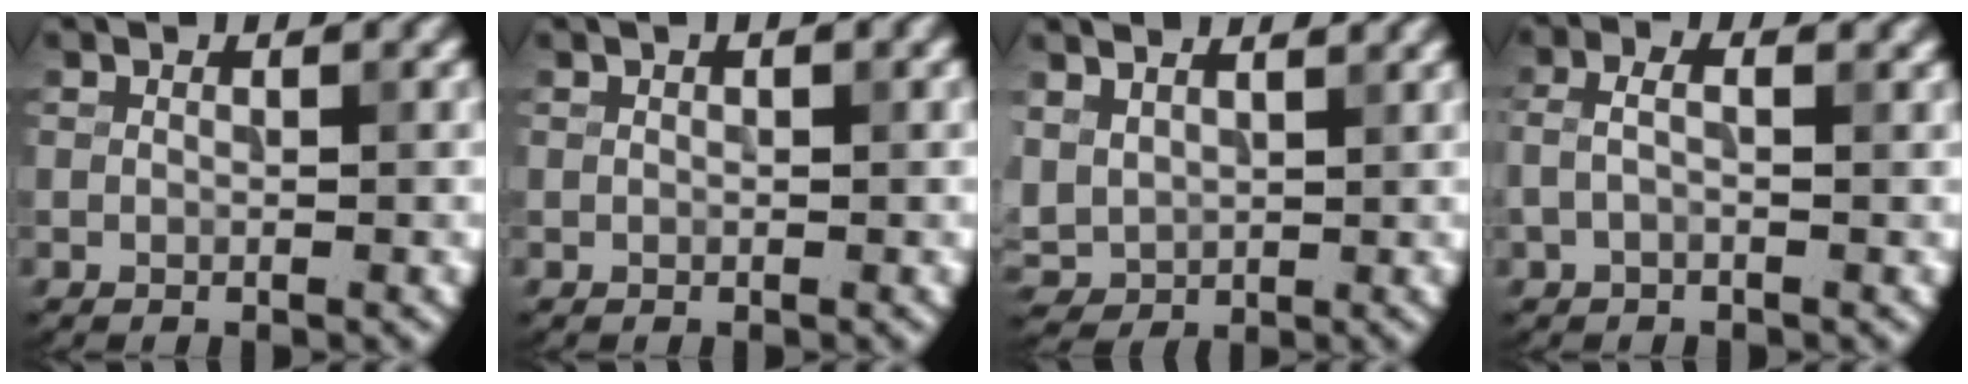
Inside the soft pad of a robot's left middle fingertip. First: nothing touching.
{"total": 0.6, "force": [0.2, 0.3, 0.5], "torque": [-0.009, 0.002, 0.002]}
{"total": 4.3, "force": [2.7, 2.6, 2.0], "torque": [-0.061, 0.010, 0.053]}
{"total": 1.9, "force": [-0.1, 0.7, 1.8], "torque": [-0.043, 0.008, -0.006]}